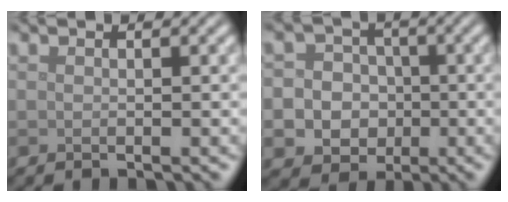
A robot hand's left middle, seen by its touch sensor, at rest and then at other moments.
{"total": 7.8, "force": [-1.5, 7.3, 2.3], "torque": [-0.031, 0.005, -0.058]}